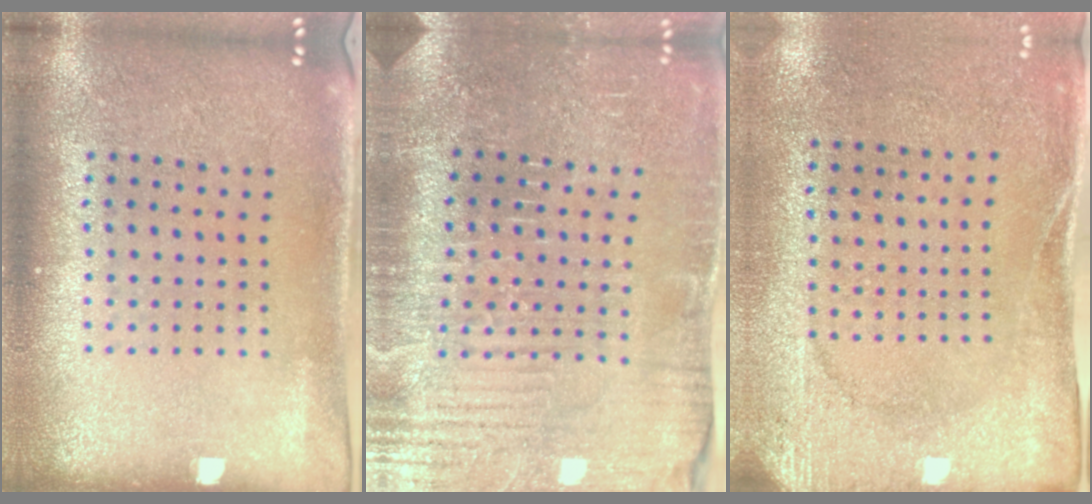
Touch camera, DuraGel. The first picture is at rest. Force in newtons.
{"total": 4.0, "press": 3.9, "slide": 1.0}
{"total": 2.6, "press": 2.2, "slide": 1.4}